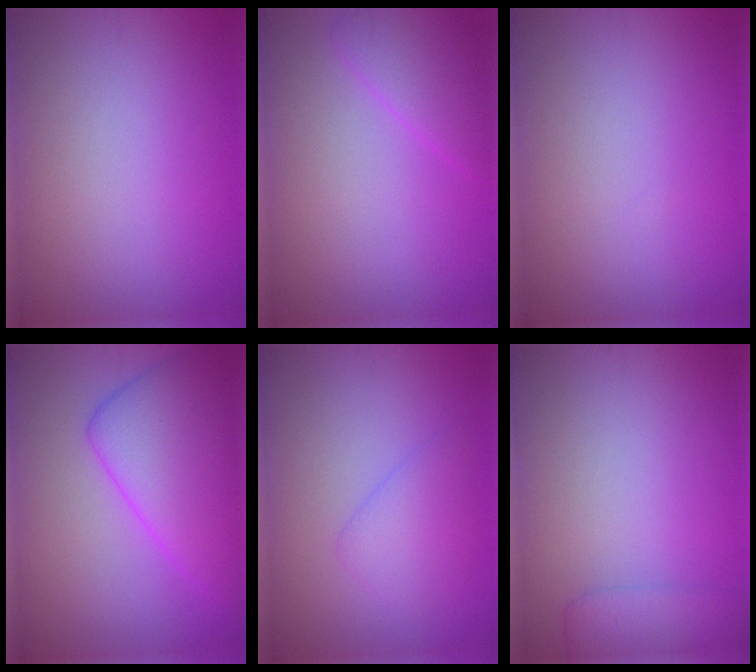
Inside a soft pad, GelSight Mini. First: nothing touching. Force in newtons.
{"total": 2.8, "press": 2.8, "slide": 0.1}
{"total": 0.0}
{"total": 7.4, "press": 7.4, "slide": 0.5}
{"total": 2.5, "press": 2.4, "slide": 0.2}
{"total": 2.8, "press": 2.8, "slide": 0.1}